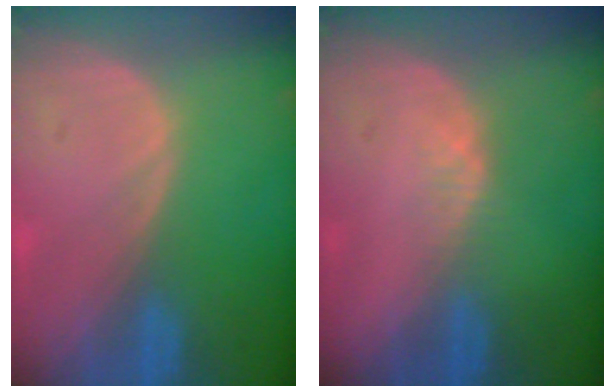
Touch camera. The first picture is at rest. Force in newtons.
{"total": 1.4, "press": 1.2, "slide": 0.7}